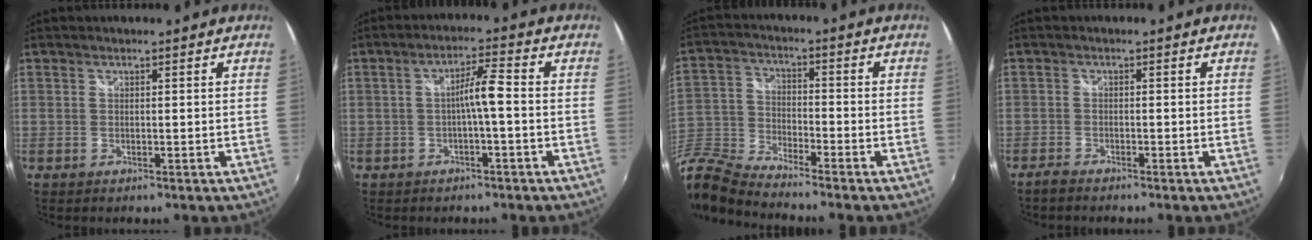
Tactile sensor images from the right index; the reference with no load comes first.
{"total": 4.4, "force": [-1.0, -0.1, 4.3], "torque": [-0.080, 0.009, -0.017]}
{"total": 13.4, "force": [-10.7, 4.8, 6.6], "torque": [-0.165, -0.013, -0.227]}
{"total": 2.3, "force": [-2.1, 0.2, 0.7], "torque": [-0.026, -0.006, -0.042]}